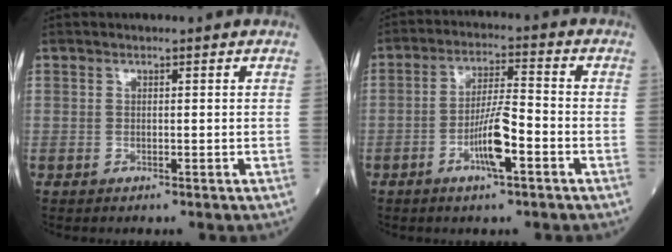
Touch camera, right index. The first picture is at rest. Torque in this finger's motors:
{"motor_torque": [1.41, -0.40, 0.64, 0.16]}